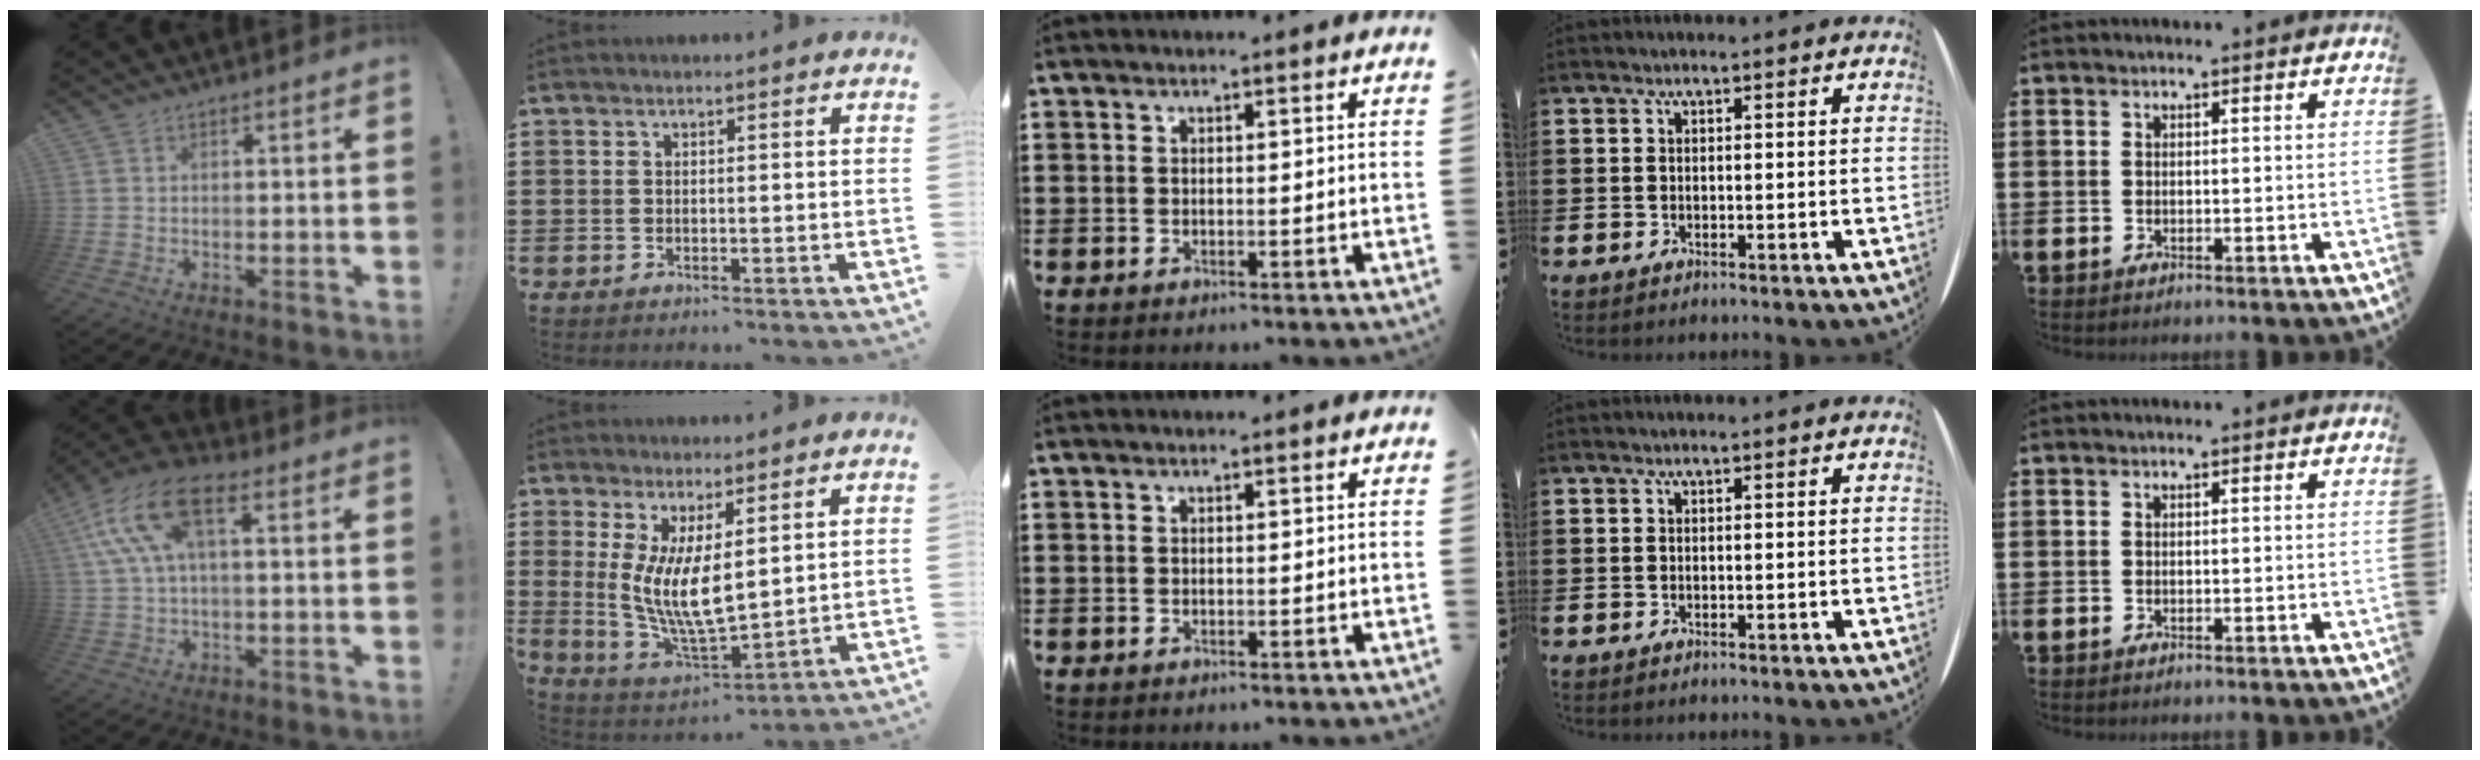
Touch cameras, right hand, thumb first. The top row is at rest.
{"thumb": {"total": 14.7, "force": [4.4, 7.1, 12.1], "torque": [-0.248, 0.002, 0.079]}, "index": {"total": 8.3, "force": [1.7, 2.6, 7.7], "torque": [-0.168, -0.020, 0.031]}}